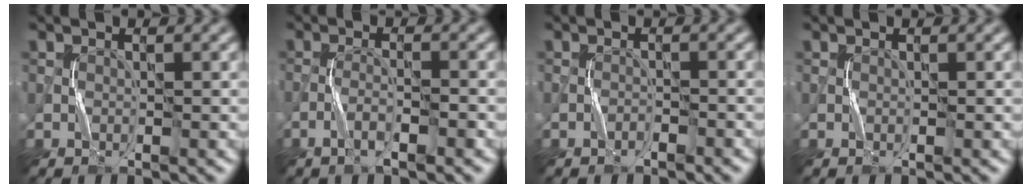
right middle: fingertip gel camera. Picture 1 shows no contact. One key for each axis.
{"total": 2.4, "fx": -1.6, "fy": 0.0, "fz": 1.9, "tx": -0.041, "ty": 0.006, "tz": -0.029}
{"total": 0.7, "fx": -0.7, "fy": 0.1, "fz": 0.2, "tx": -0.004, "ty": 0.003, "tz": -0.010}
{"total": 0.0}